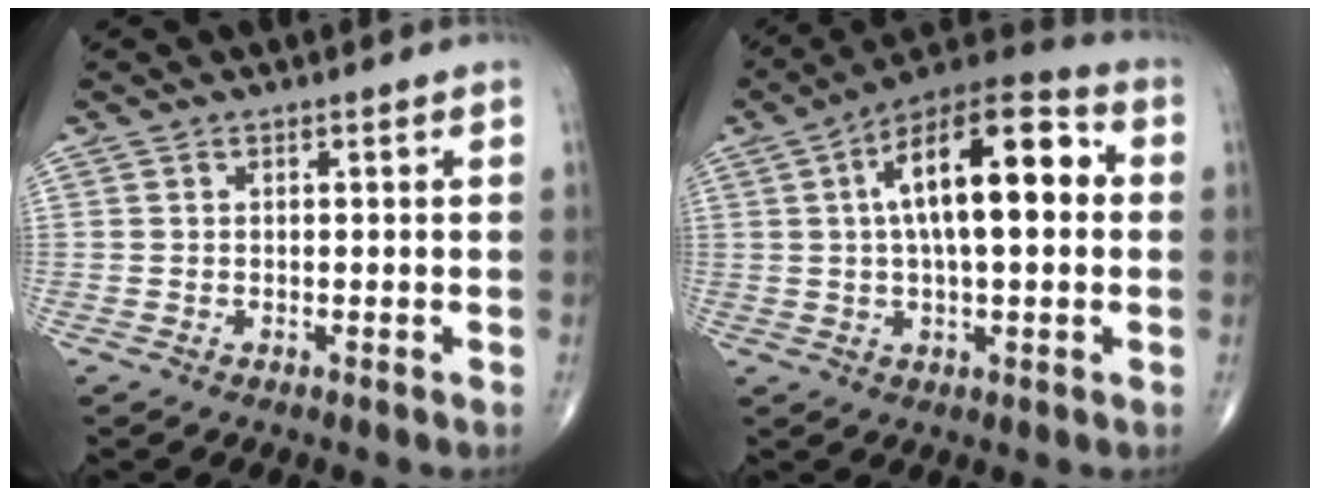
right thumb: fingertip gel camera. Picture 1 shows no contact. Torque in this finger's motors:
{"motor_torque": [0.82, 4.19, 1.70, 0.33, 0.34]}